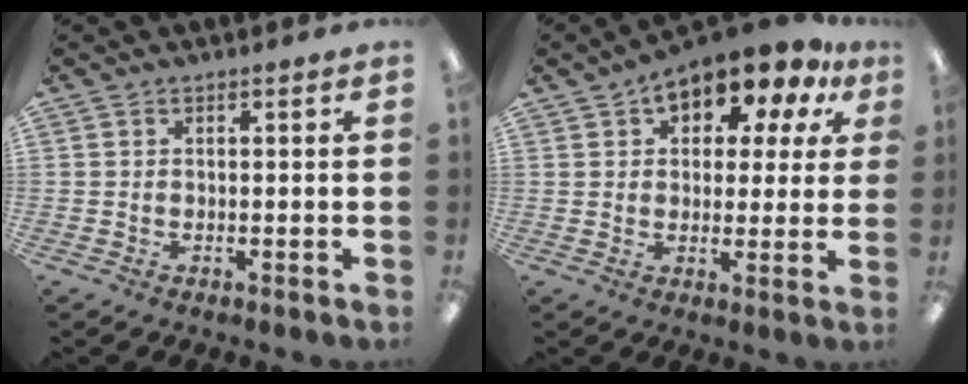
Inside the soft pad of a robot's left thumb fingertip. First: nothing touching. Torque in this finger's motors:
{"motor_torque": [0.20, 0.66, -0.04, -0.06, 0.10]}